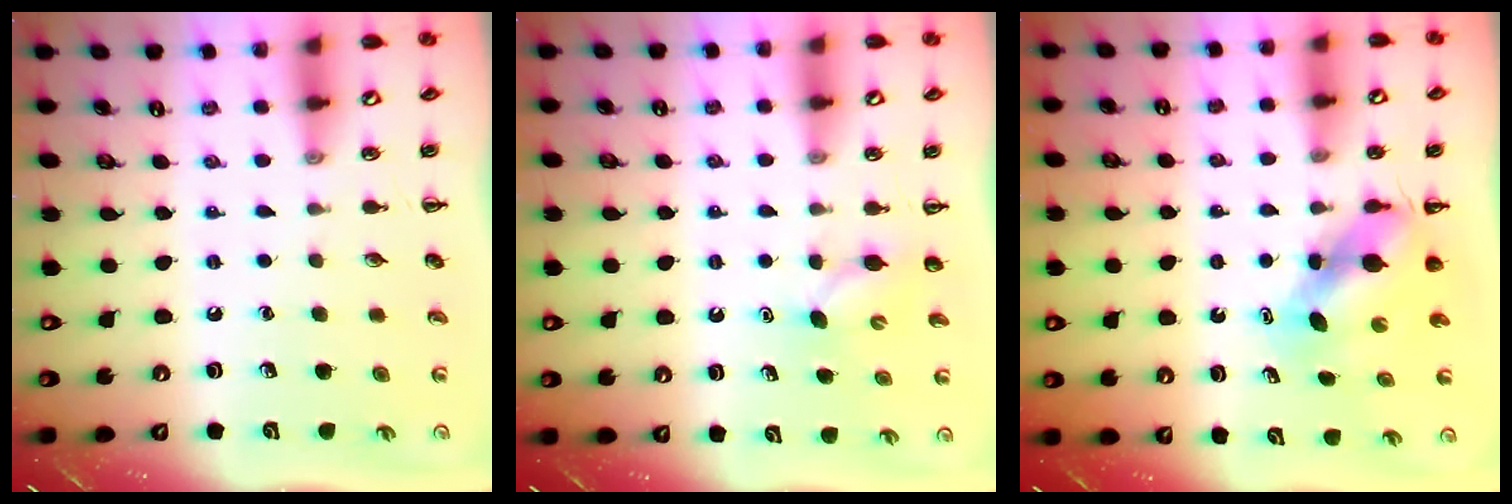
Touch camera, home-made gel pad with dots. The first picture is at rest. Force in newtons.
{"total": 3.5, "press": 3.4, "slide": 0.8}
{"total": 6.1, "press": 6.0, "slide": 1.1}